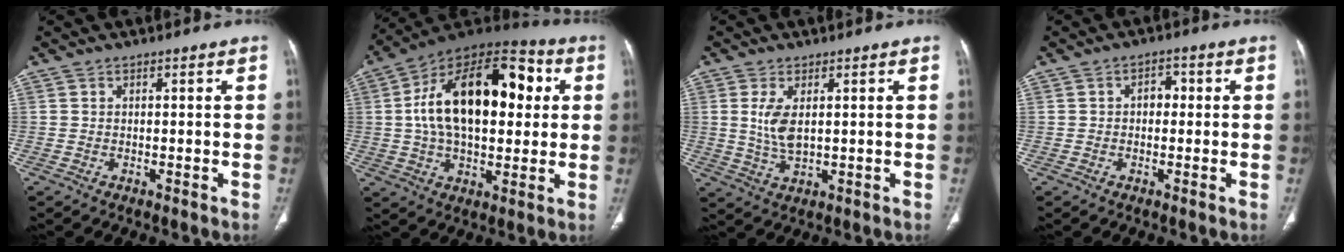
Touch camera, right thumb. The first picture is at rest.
{"total": 26.1, "force": [4.1, 14.5, 21.2], "torque": [-0.330, 0.025, 0.055]}
{"total": 5.6, "force": [1.1, 2.5, 4.9], "torque": [-0.104, -0.011, 0.031]}
{"total": 2.8, "force": [0.1, 2.1, 1.9], "torque": [-0.016, 0.011, -0.006]}